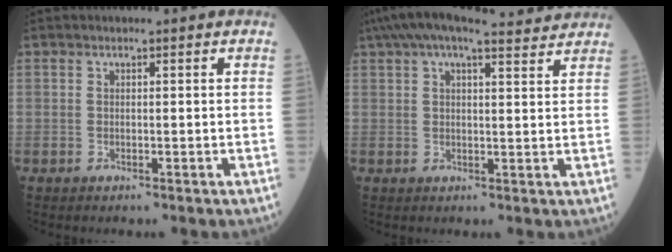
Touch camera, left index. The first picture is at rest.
{"total": 12.5, "force": [11.0, 1.7, 5.7], "torque": [-0.101, 0.037, 0.153]}